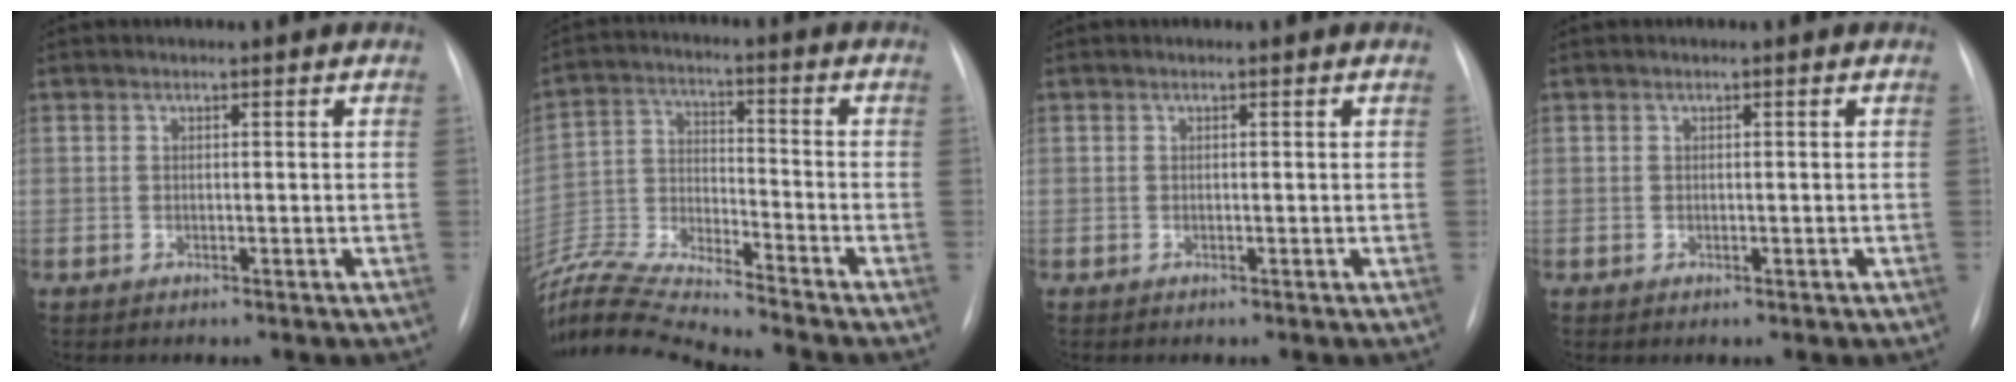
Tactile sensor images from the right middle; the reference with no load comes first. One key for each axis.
{"total": 17.1, "fx": -16.0, "fy": -0.8, "fz": 6.0, "tx": -0.133, "ty": -0.001, "tz": -0.295}
{"total": 0.0}
{"total": 0.5, "fx": -0.2, "fy": 0.3, "fz": 0.4, "tx": -0.009, "ty": -0.003, "tz": 0.002}